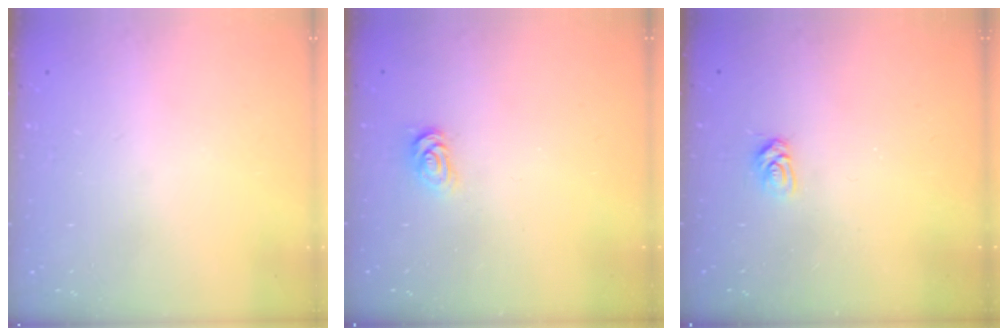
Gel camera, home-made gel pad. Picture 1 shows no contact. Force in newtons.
{"total": 2.0, "press": 2.0, "slide": 0.3}
{"total": 4.2, "press": 4.2, "slide": 0.5}